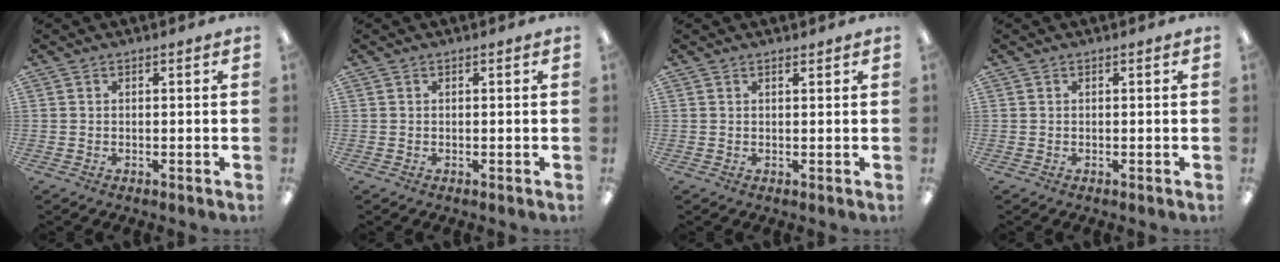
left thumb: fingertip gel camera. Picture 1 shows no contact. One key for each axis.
{"total": 0.0}
{"total": 0.9, "fx": 0.8, "fy": 0.2, "fz": 0.4, "tx": -0.008, "ty": -0.001, "tz": 0.015}
{"total": 0.0}